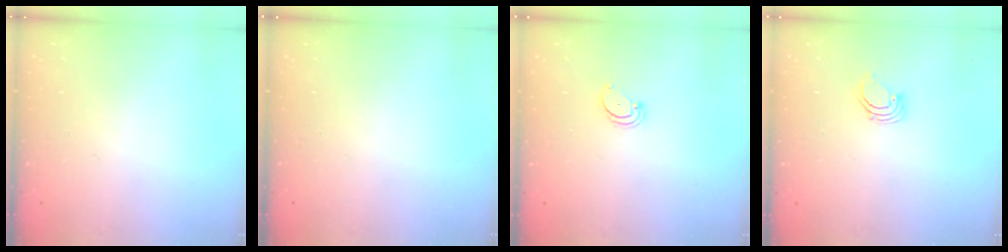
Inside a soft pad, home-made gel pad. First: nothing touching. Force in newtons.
{"total": 0.0}
{"total": 1.8, "press": 1.8, "slide": 0.2}
{"total": 2.2, "press": 2.2, "slide": 0.2}